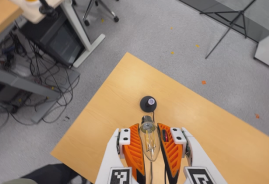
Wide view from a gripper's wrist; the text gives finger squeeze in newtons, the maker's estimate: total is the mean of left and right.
{"total": 20.2, "left": 22.0, "right": 18.3}